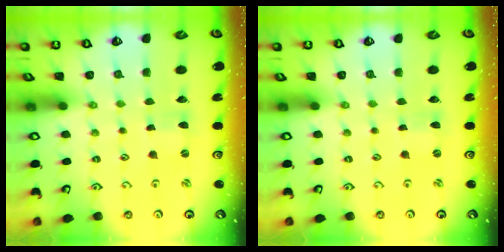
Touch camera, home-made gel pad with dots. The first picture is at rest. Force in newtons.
{"total": 0.0}